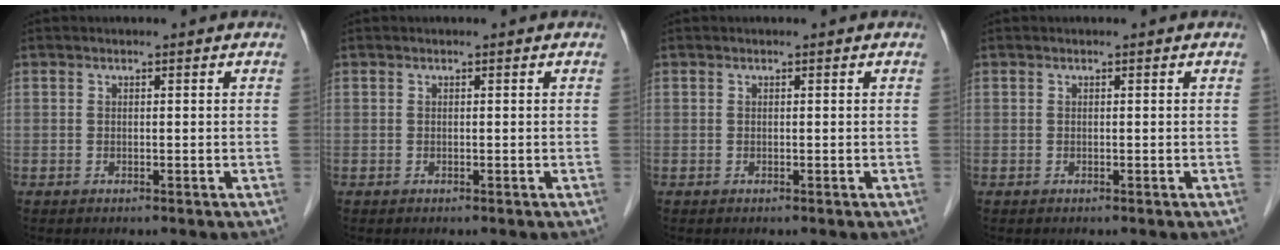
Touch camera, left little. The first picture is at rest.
{"total": 0.0}
{"total": 0.0}
{"total": 0.0}